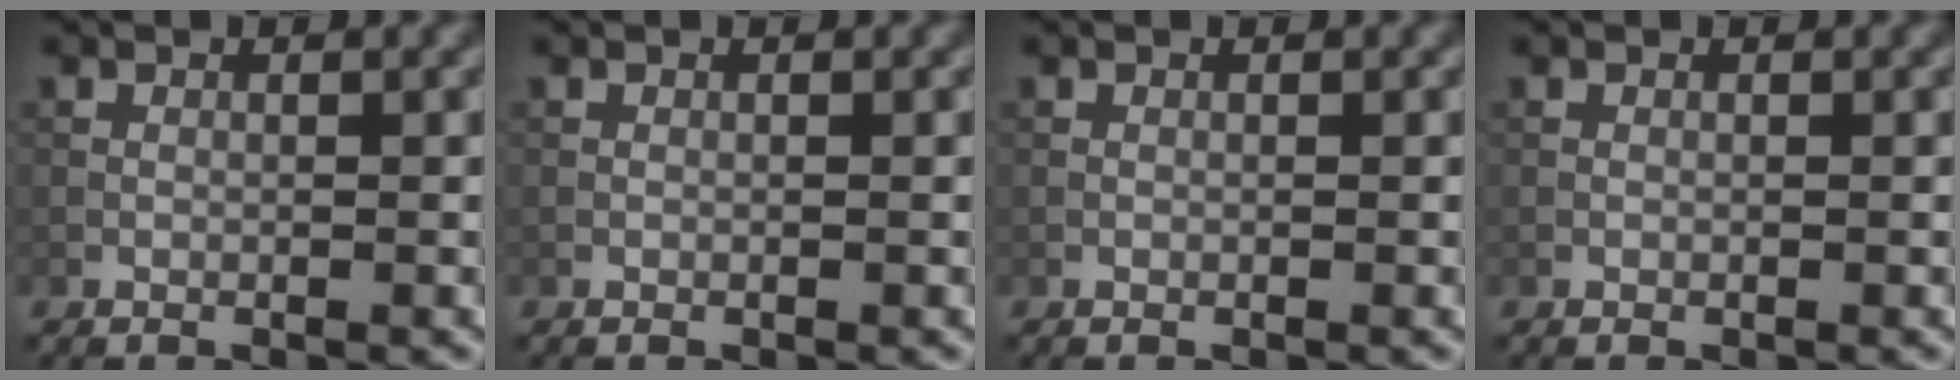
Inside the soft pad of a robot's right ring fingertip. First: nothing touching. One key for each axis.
{"total": 0.0}
{"total": 0.0}
{"total": 0.0}